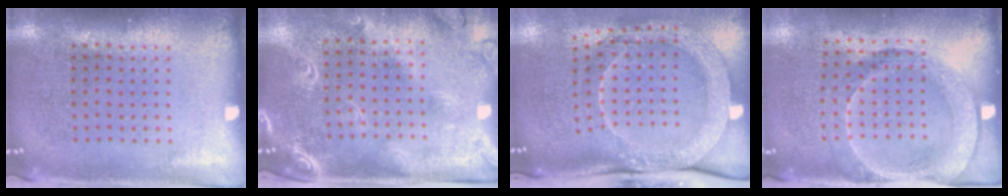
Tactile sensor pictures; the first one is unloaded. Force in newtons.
{"total": 2.4, "press": 1.9, "slide": 1.4}
{"total": 2.4, "press": 2.1, "slide": 1.1}
{"total": 1.8, "press": 1.5, "slide": 1.1}